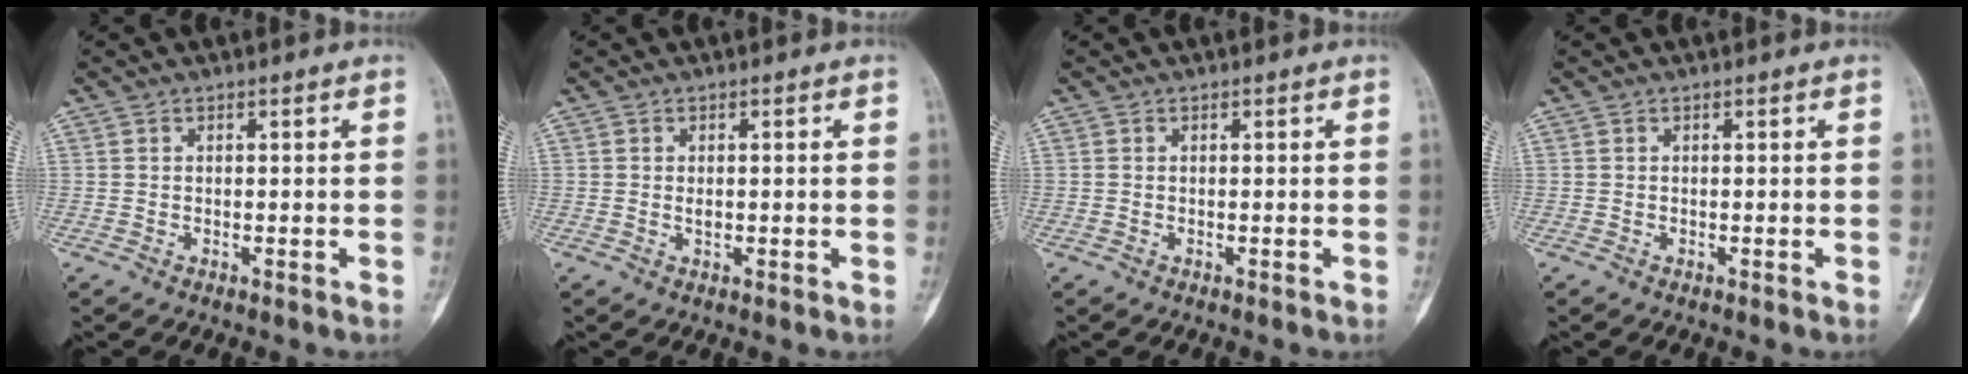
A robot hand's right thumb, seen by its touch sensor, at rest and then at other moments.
{"total": 1.2, "force": [0.0, 0.6, 1.0], "torque": [-0.015, -0.002, 0.000]}
{"total": 0.0}
{"total": 0.0}